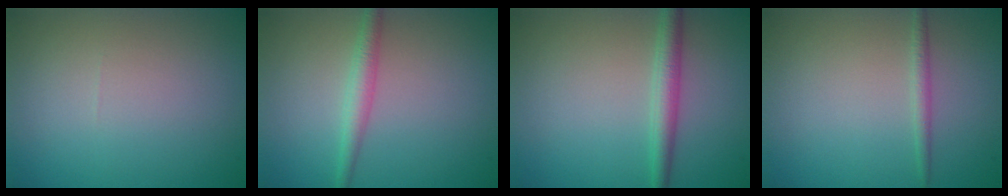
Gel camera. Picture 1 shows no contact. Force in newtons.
{"total": 2.1, "press": 2.1, "slide": 0.0}
{"total": 2.5, "press": 2.5, "slide": 0.0}
{"total": 1.1, "press": 1.1, "slide": 0.1}